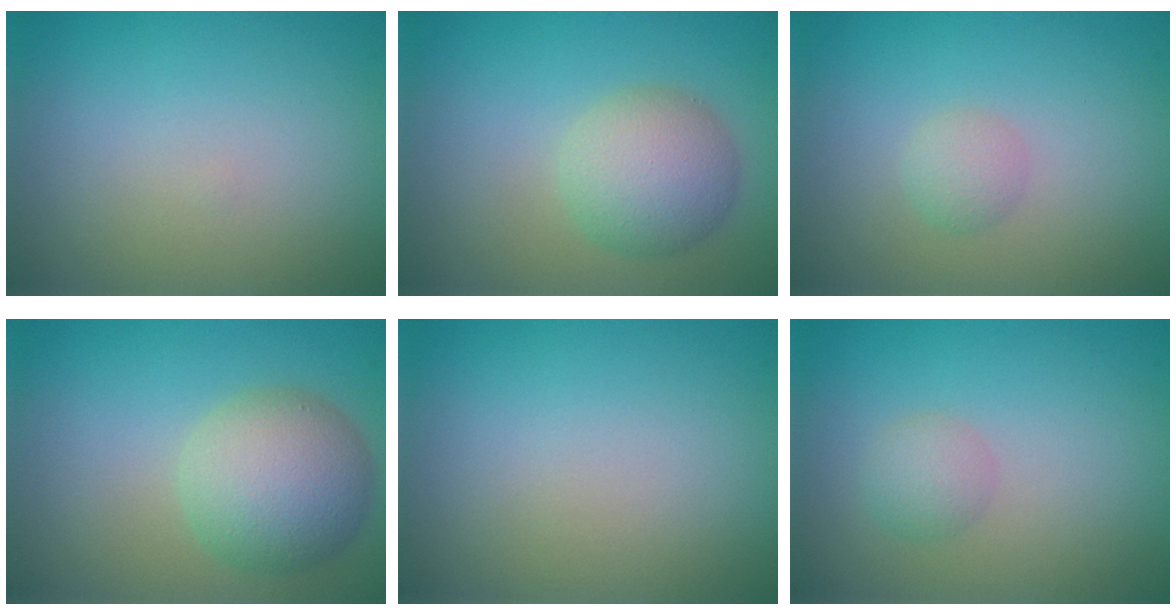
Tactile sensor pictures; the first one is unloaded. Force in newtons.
{"total": 4.4, "press": 4.4, "slide": 0.0}
{"total": 1.4, "press": 1.4, "slide": 0.1}
{"total": 6.0, "press": 6.0, "slide": 0.3}
{"total": 0.0}
{"total": 1.7, "press": 1.7, "slide": 0.0}